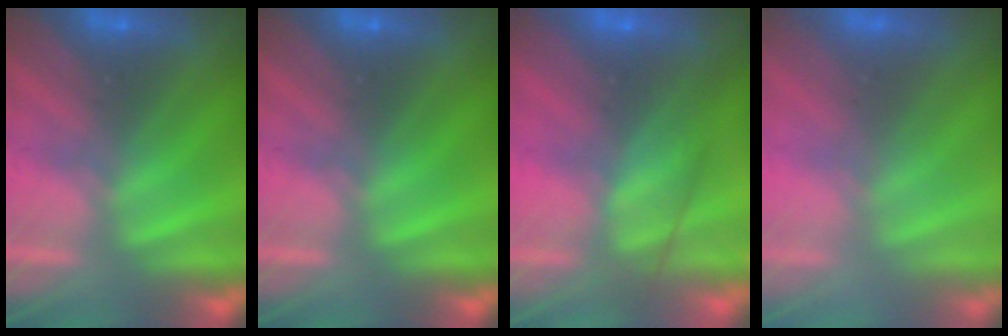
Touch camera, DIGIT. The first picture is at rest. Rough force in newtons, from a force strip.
{"total": 0.0}
{"total": 10.2}
{"total": 2.8}